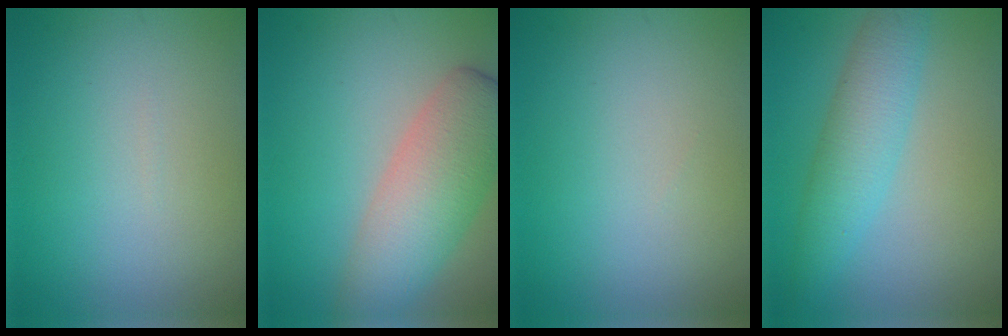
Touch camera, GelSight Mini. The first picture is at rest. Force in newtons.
{"total": 6.9, "press": 6.9, "slide": 0.3}
{"total": 0.0}
{"total": 4.5, "press": 4.5, "slide": 0.1}